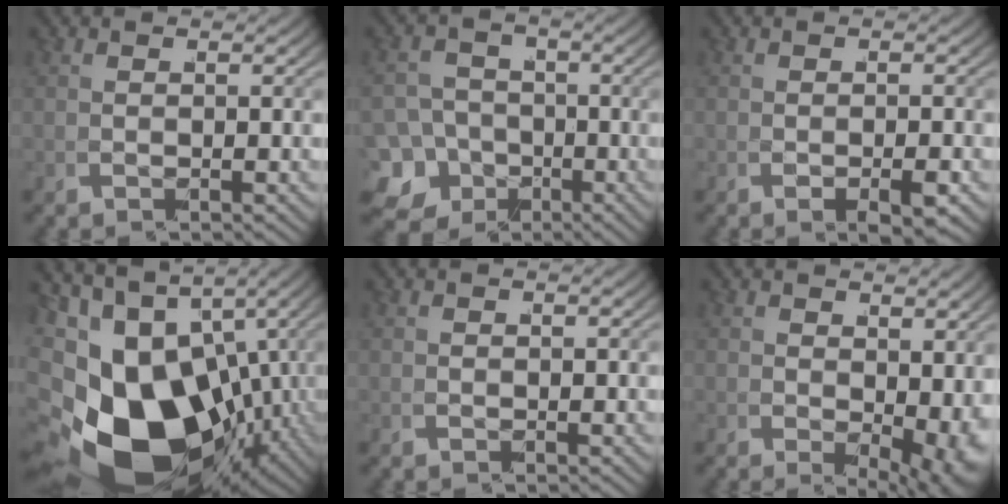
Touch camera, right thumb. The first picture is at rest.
{"total": 7.7, "force": [-3.2, 6.6, 2.4], "torque": [-0.037, -0.051, -0.042]}
{"total": 1.5, "force": [-0.8, -0.4, 1.2], "torque": [-0.021, -0.001, -0.011]}
{"total": 21.8, "force": [-5.3, 14.6, 15.3], "torque": [-0.262, -0.038, -0.068]}
{"total": 0.0}
{"total": 3.1, "force": [0.2, 1.1, 2.9], "torque": [-0.049, -0.014, 0.016]}